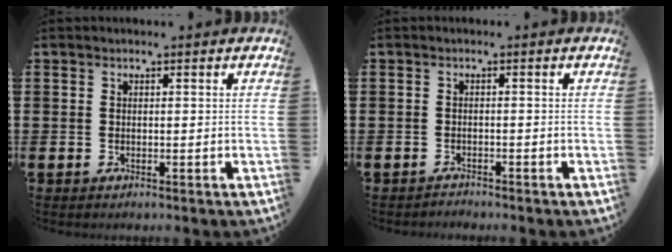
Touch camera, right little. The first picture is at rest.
{"total": 0.9, "force": [-0.9, 0.0, -0.1], "torque": [-0.001, 0.001, -0.020]}